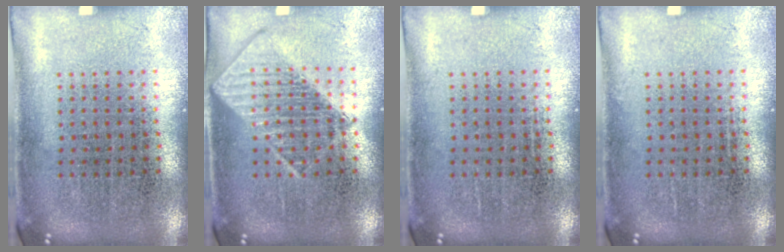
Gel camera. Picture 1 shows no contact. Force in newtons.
{"total": 2.7, "press": 2.7, "slide": 0.4}
{"total": 0.0}
{"total": 0.0}